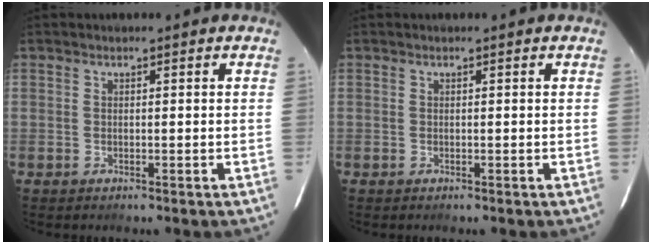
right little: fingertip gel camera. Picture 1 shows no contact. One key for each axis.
{"total": 0.0}